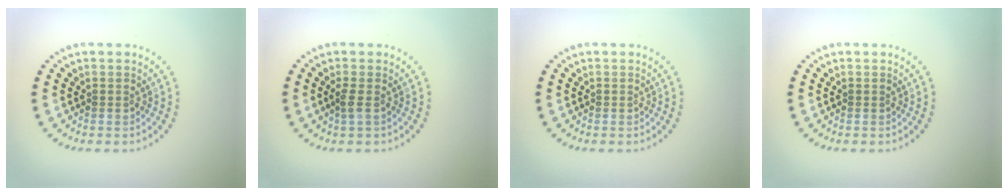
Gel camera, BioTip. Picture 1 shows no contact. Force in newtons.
{"total": 1.1, "press": 0.9, "slide": 0.5}
{"total": 0.0}
{"total": 0.0}